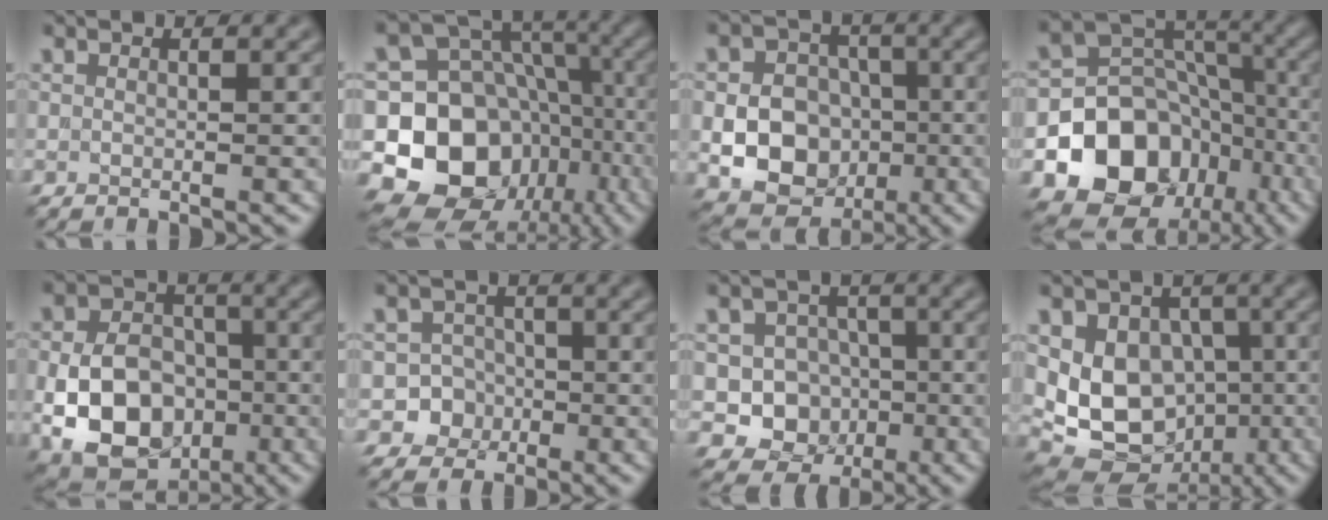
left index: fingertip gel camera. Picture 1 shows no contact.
{"total": 15.9, "force": [-5.3, 12.9, 7.5], "torque": [-0.142, 0.001, -0.083]}
{"total": 10.4, "force": [-2.0, 9.0, 4.9], "torque": [-0.075, -0.010, -0.063]}
{"total": 13.1, "force": [-5.3, 10.6, 5.6], "torque": [-0.112, 0.010, -0.103]}
{"total": 10.7, "force": [-2.9, 7.9, 6.7], "torque": [-0.114, -0.014, -0.062]}
{"total": 5.2, "force": [-1.9, 4.8, 0.7], "torque": [0.020, 0.003, -0.050]}
{"total": 8.2, "force": [-1.9, 7.6, 2.6], "torque": [-0.027, 0.001, -0.051]}
{"total": 11.0, "force": [-0.7, 8.5, 7.0], "torque": [-0.100, -0.006, -0.022]}